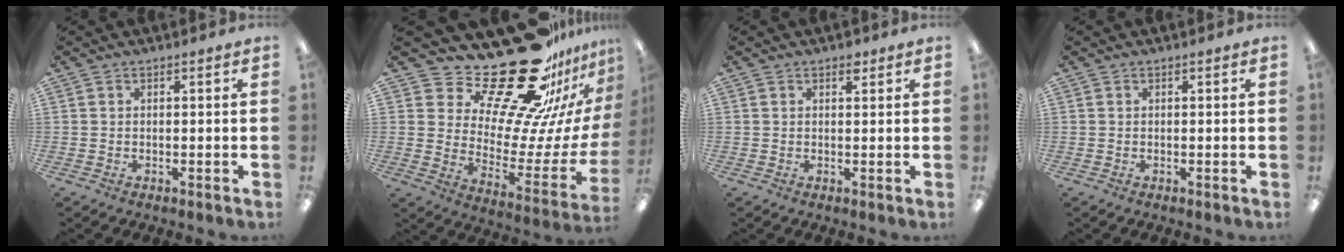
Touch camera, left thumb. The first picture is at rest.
{"total": 28.0, "force": [22.5, 9.1, 14.0], "torque": [-0.214, -0.172, 0.381]}
{"total": 1.6, "force": [1.1, 0.8, 0.8], "torque": [-0.002, -0.005, 0.016]}
{"total": 0.0}